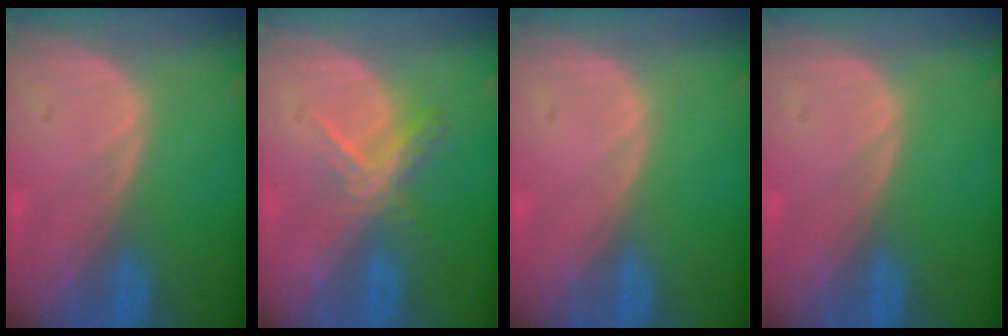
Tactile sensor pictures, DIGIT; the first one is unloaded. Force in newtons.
{"total": 5.7, "press": 5.0, "slide": 2.7}
{"total": 0.0}
{"total": 0.0}